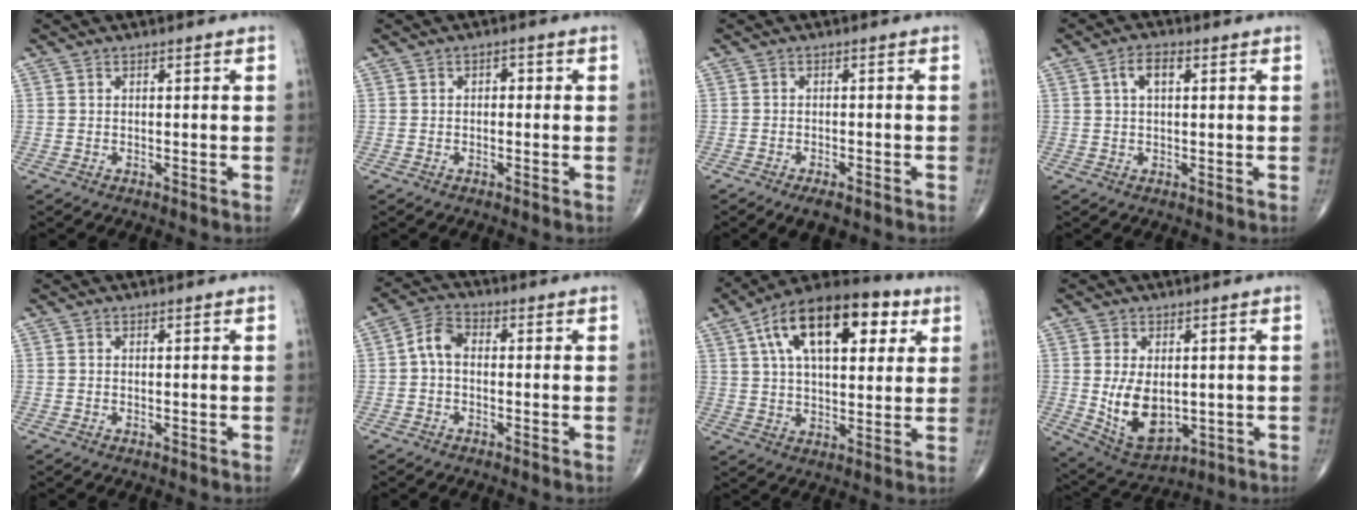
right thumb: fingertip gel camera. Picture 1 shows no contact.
{"total": 1.6, "force": [0.1, 1.1, 1.2], "torque": [-0.005, 0.005, -0.005]}
{"total": 3.8, "force": [-2.6, 1.5, 2.3], "torque": [-0.031, 0.005, -0.040]}
{"total": 4.1, "force": [1.3, 2.0, 3.3], "torque": [-0.061, 0.010, 0.022]}
{"total": 0.0}
{"total": 5.2, "force": [-0.3, 3.2, 4.2], "torque": [-0.078, 0.018, -0.017]}
{"total": 21.4, "force": [8.1, 10.6, 16.7], "torque": [-0.249, 0.007, 0.125]}
{"total": 10.6, "force": [-0.4, 6.4, 8.4], "torque": [-0.129, -0.014, 0.015]}